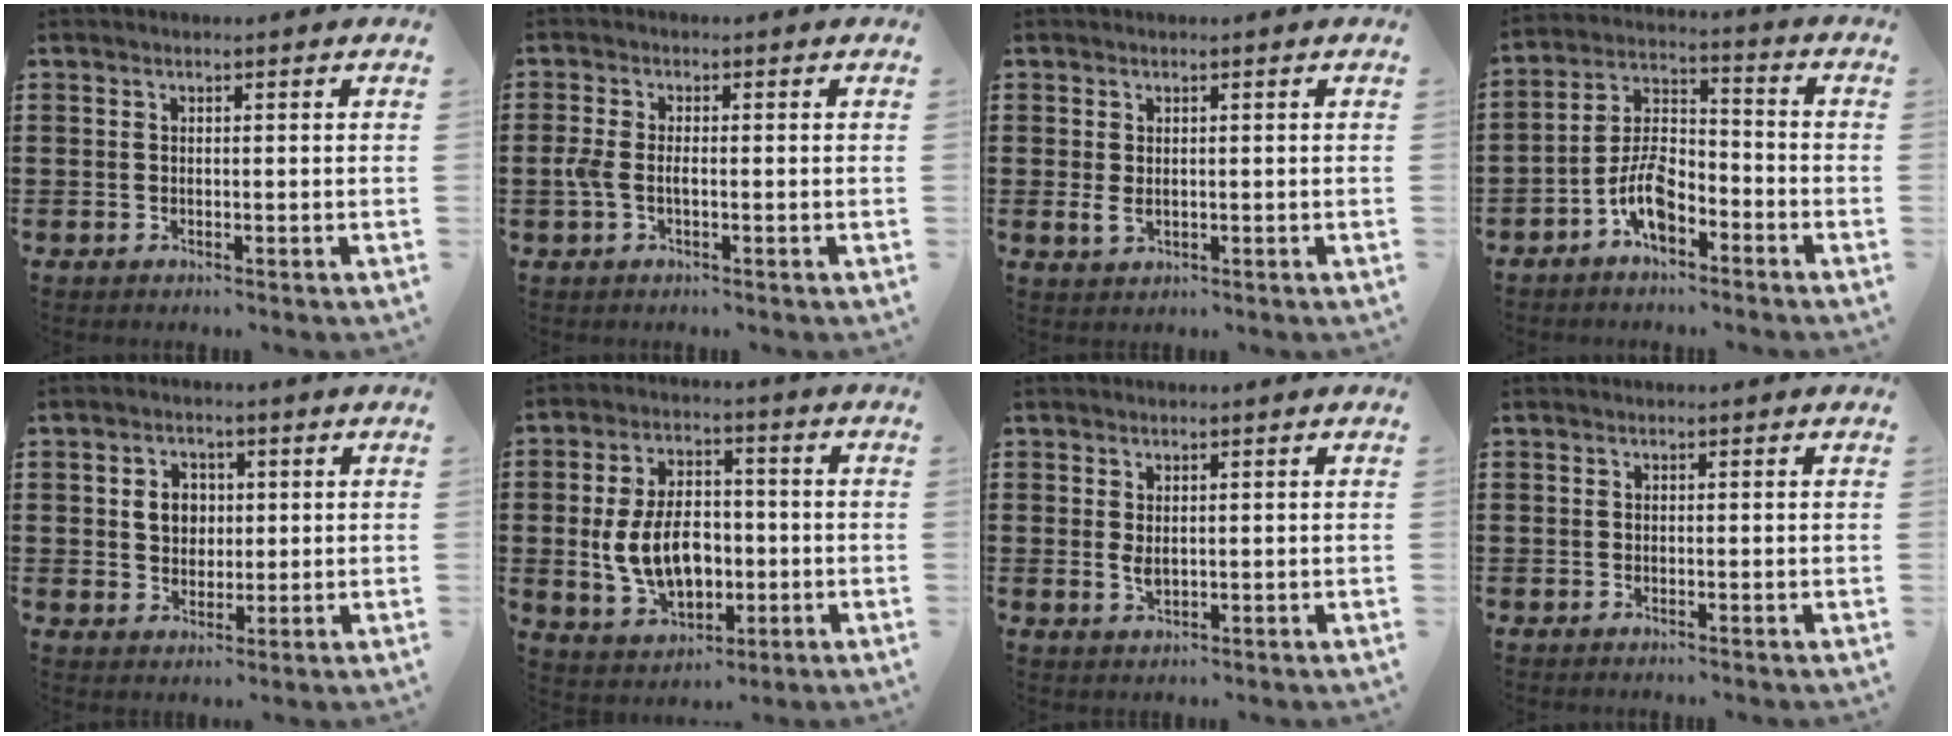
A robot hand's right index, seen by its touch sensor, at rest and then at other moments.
{"total": 2.4, "force": [-0.6, 0.9, 2.1], "torque": [-0.053, -0.004, -0.016]}
{"total": 1.8, "force": [0.0, 1.0, 1.5], "torque": [-0.037, -0.001, -0.001]}
{"total": 7.6, "force": [-4.3, 3.4, 5.2], "torque": [-0.115, 0.007, -0.081]}
{"total": 4.1, "force": [0.7, 3.5, 2.1], "torque": [-0.046, 0.011, 0.007]}
{"total": 10.0, "force": [-1.2, 6.5, 7.6], "torque": [-0.147, 0.006, -0.024]}
{"total": 1.8, "force": [0.4, 0.8, 1.5], "torque": [-0.031, 0.001, 0.007]}
{"total": 0.0}